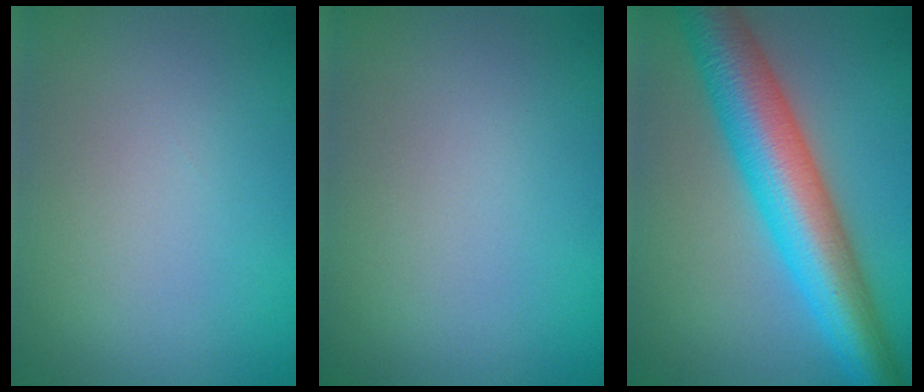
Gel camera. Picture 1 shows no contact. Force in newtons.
{"total": 0.0}
{"total": 10.0, "press": 10.0, "slide": 0.3}